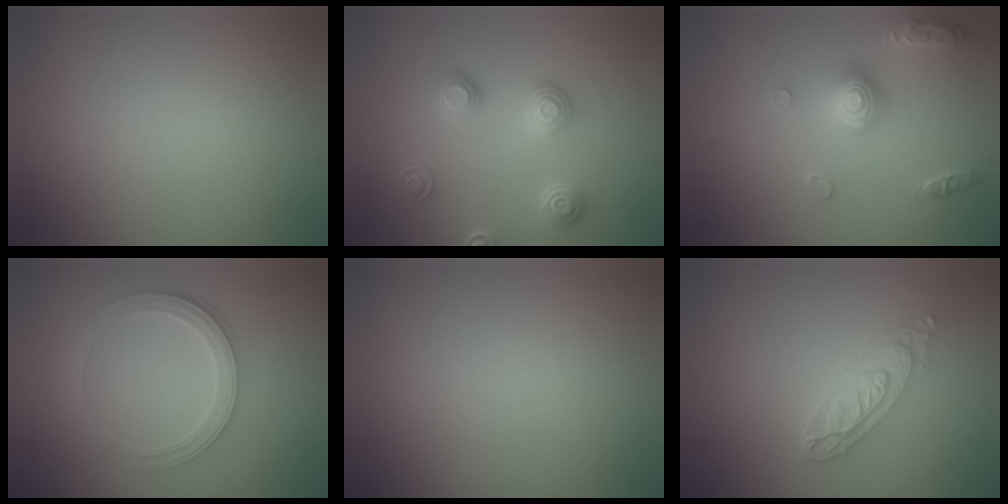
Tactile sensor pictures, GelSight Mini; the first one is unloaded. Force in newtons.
{"total": 3.5, "press": 2.8, "slide": 2.2}
{"total": 3.2, "press": 3.2, "slide": 0.4}
{"total": 2.8, "press": 2.7, "slide": 0.7}
{"total": 0.0}
{"total": 3.8, "press": 3.0, "slide": 2.3}